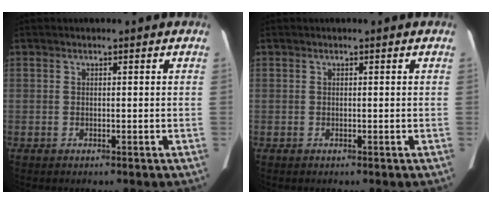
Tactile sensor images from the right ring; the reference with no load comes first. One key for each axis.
{"total": 0.0}